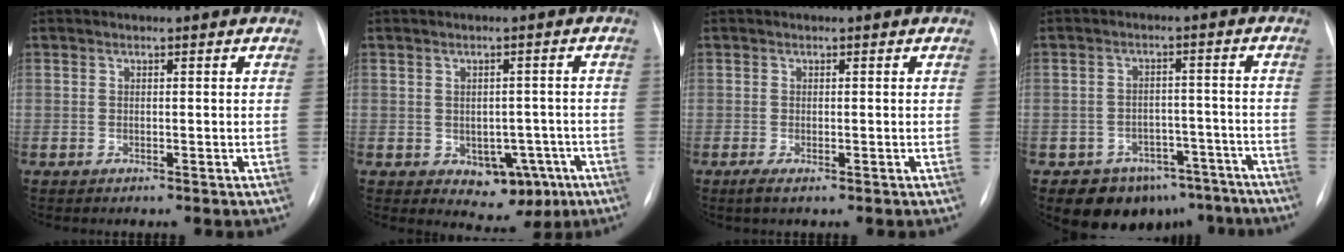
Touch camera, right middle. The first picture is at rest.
{"total": 6.6, "force": [-2.4, 4.4, 4.3], "torque": [-0.039, 0.012, -0.015]}
{"total": 1.3, "force": [-0.6, 0.3, 1.1], "torque": [-0.021, -0.005, -0.007]}
{"total": 10.5, "force": [-7.7, 6.8, 1.9], "torque": [-0.001, 0.039, -0.093]}